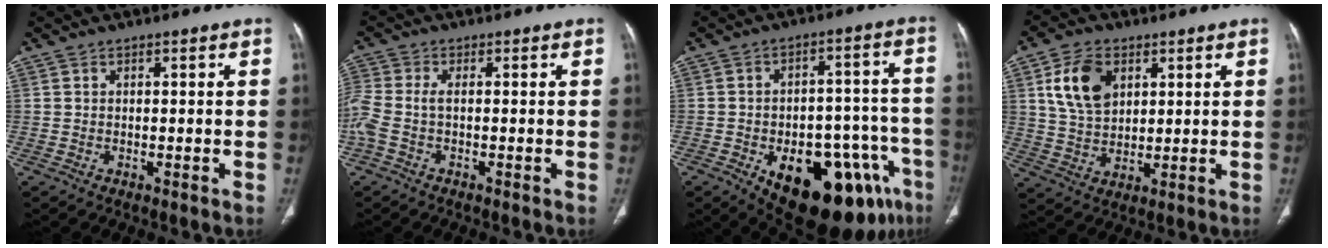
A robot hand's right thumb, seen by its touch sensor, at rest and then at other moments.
{"total": 6.2, "force": [-1.3, 2.8, 5.4], "torque": [-0.155, 0.014, -0.031]}
{"total": 24.4, "force": [-11.5, 11.8, 18.0], "torque": [-0.178, 0.053, -0.143]}
{"total": 10.3, "force": [3.9, 6.8, 6.7], "torque": [-0.108, -0.012, 0.079]}